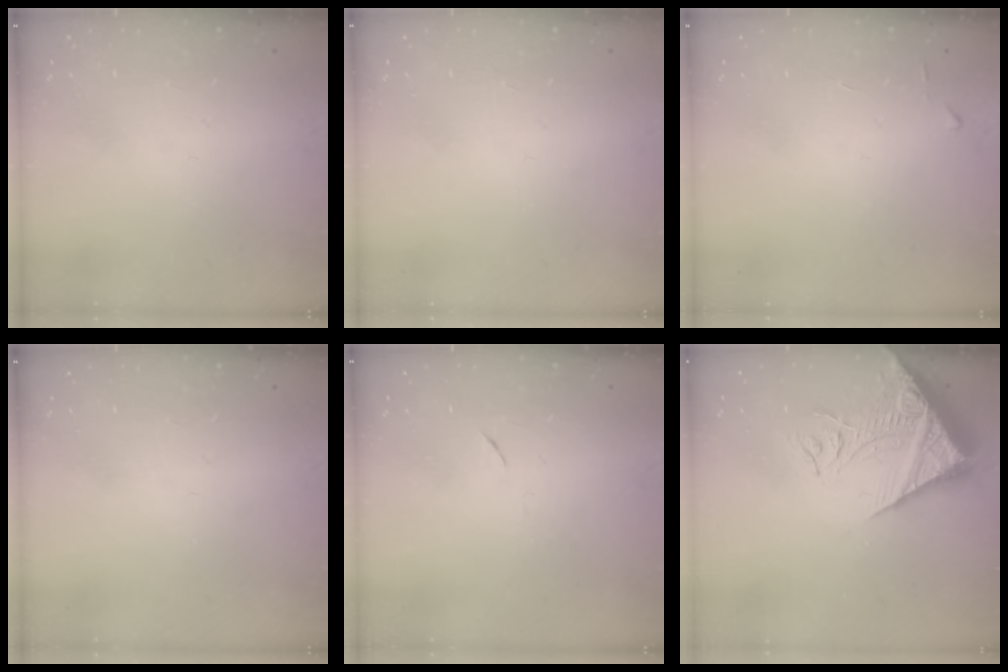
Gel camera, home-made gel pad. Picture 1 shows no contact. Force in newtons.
{"total": 0.0}
{"total": 3.7, "press": 3.7, "slide": 0.4}
{"total": 0.0}
{"total": 3.7, "press": 3.6, "slide": 0.7}
{"total": 14.2, "press": 14.1, "slide": 1.9}